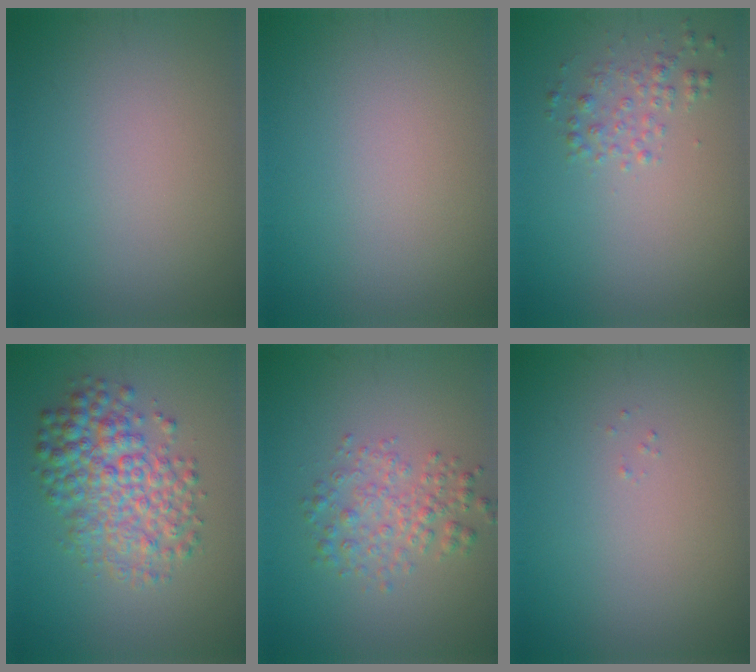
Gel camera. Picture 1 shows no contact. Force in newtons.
{"total": 0.0}
{"total": 1.7, "press": 1.7, "slide": 0.1}
{"total": 5.9, "press": 5.9, "slide": 0.1}
{"total": 2.8, "press": 2.8, "slide": 0.0}
{"total": 0.0}